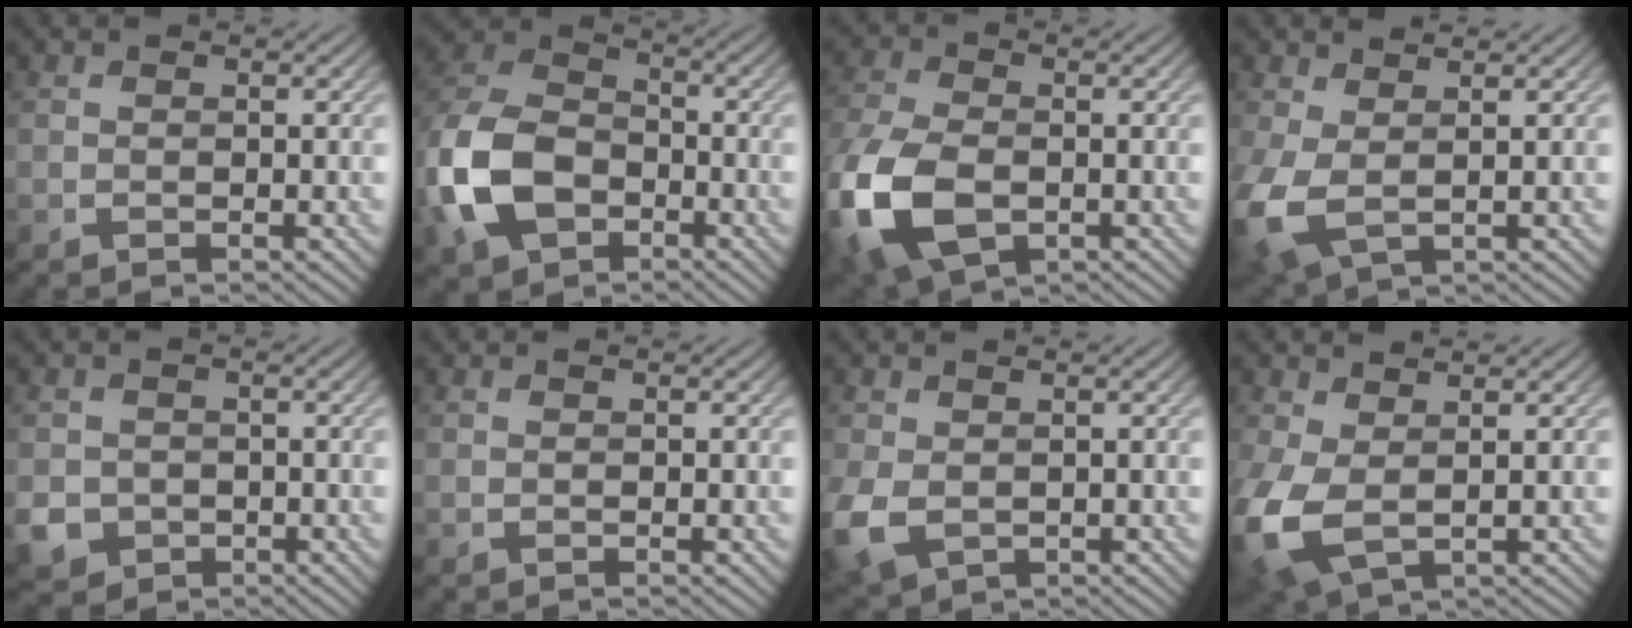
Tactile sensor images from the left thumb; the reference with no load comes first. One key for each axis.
{"total": 12.9, "fx": -4.6, "fy": 8.9, "fz": 8.1, "tx": -0.210, "ty": -0.013, "tz": -0.104}
{"total": 13.5, "fx": -4.3, "fy": 8.1, "fz": 9.9, "tx": -0.273, "ty": -0.040, "tz": -0.071}
{"total": 6.3, "fx": 0.0, "fy": 3.5, "fz": 5.2, "tx": -0.144, "ty": -0.014, "tz": 0.000}
{"total": 4.4, "fx": -1.6, "fy": 3.8, "fz": 1.5, "tx": -0.040, "ty": -0.018, "tz": -0.034}
{"total": 0.0}
{"total": 5.5, "fx": -0.9, "fy": 3.9, "fz": 3.8, "tx": -0.111, "ty": -0.019, "tz": -0.015}
{"total": 7.8, "fx": -0.4, "fy": 4.5, "fz": 6.3, "tx": -0.179, "ty": -0.020, "tz": -0.004}